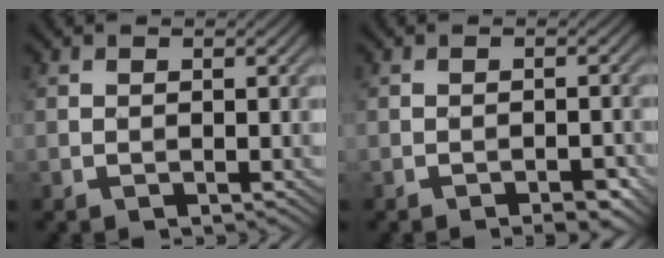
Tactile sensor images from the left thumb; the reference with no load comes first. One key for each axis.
{"total": 1.9, "fx": -1.5, "fy": 0.3, "fz": 1.1, "tx": -0.017, "ty": 0.005, "tz": -0.021}